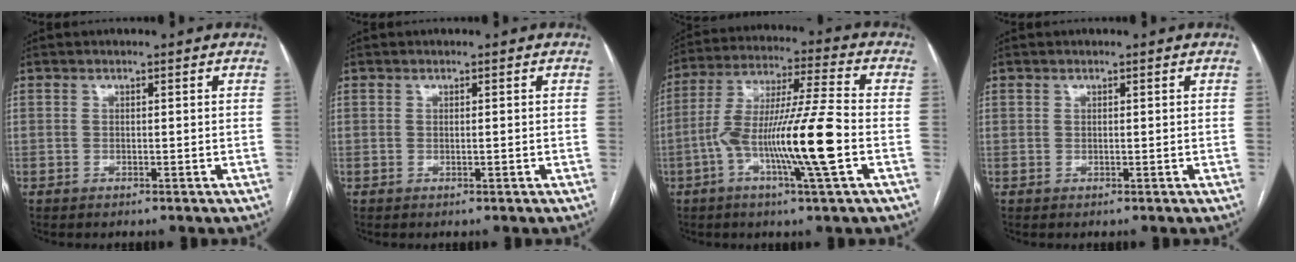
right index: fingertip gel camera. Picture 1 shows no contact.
{"total": 0.0}
{"total": 14.7, "force": [-4.2, -0.4, 14.1], "torque": [-0.270, 0.003, -0.081]}
{"total": 0.0}